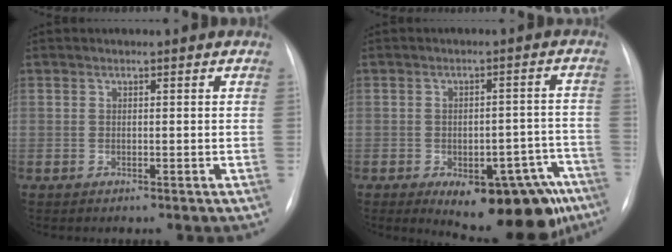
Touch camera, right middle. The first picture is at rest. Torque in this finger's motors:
{"motor_torque": [1.44, -0.70, 0.45, 0.15]}